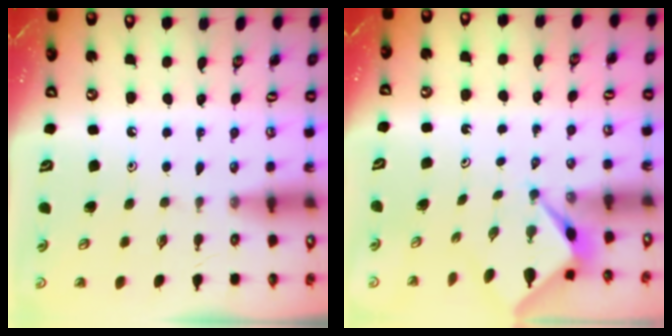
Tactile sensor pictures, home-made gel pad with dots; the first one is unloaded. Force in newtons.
{"total": 2.5, "press": 2.5, "slide": 0.1}